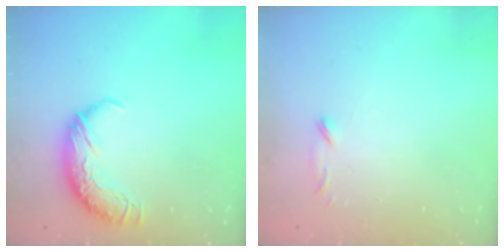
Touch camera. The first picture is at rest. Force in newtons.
{"total": 7.8, "press": 7.8, "slide": 0.5}